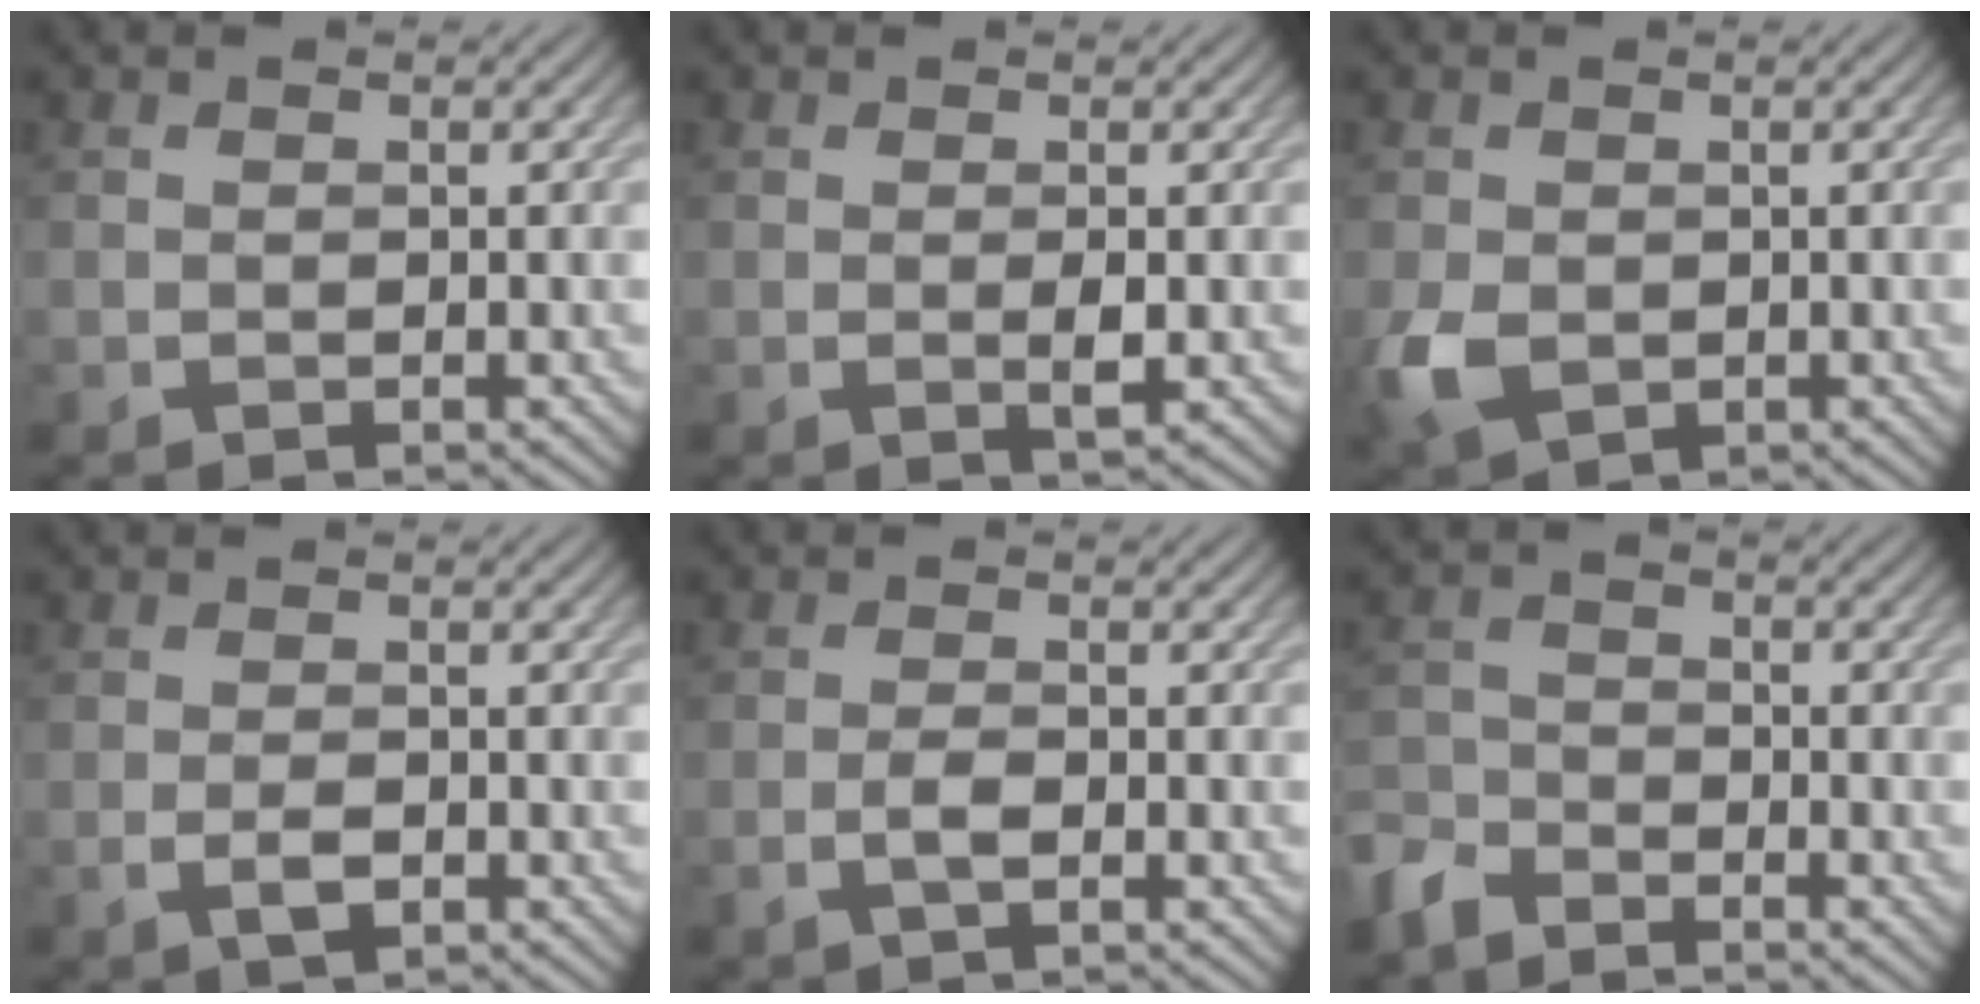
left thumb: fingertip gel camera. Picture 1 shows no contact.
{"total": 1.3, "force": [0.1, 0.2, 1.3], "torque": [-0.025, -0.004, 0.000]}
{"total": 4.4, "force": [-0.7, 3.5, 2.7], "torque": [-0.071, -0.010, -0.013]}
{"total": 2.0, "force": [-0.9, 0.9, 1.6], "torque": [-0.033, -0.003, -0.017]}
{"total": 1.9, "force": [-0.9, 0.5, 1.6], "torque": [-0.035, 0.002, -0.021]}
{"total": 4.4, "force": [-3.8, 1.8, 1.3], "torque": [-0.030, -0.005, -0.094]}